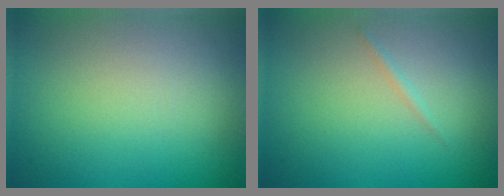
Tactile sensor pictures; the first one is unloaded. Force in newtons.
{"total": 0.6, "press": 0.6, "slide": 0.0}